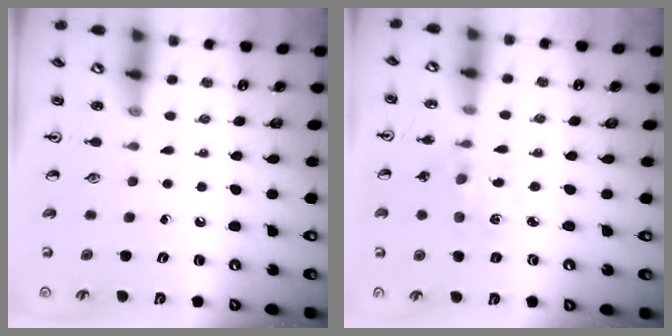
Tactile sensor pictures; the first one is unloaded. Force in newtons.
{"total": 1.4, "press": 1.4, "slide": 0.3}